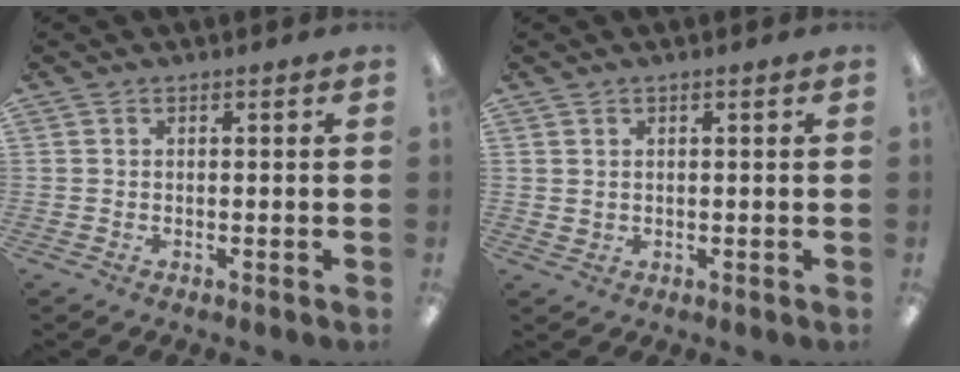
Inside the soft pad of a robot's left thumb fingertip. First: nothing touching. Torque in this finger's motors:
{"motor_torque": [-0.21, 0.11, -0.04, 0.28, 0.02]}